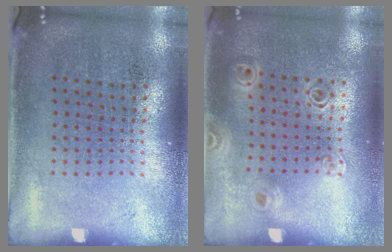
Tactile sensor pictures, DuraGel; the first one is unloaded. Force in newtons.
{"total": 1.1, "press": 1.1, "slide": 0.2}